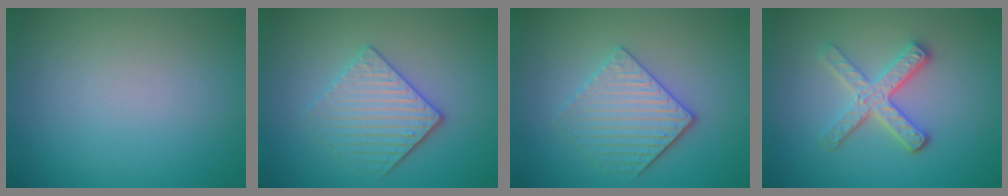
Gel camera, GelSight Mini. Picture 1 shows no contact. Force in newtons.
{"total": 3.6, "press": 3.3, "slide": 1.4}
{"total": 3.9, "press": 3.5, "slide": 1.7}
{"total": 3.8, "press": 3.1, "slide": 2.2}